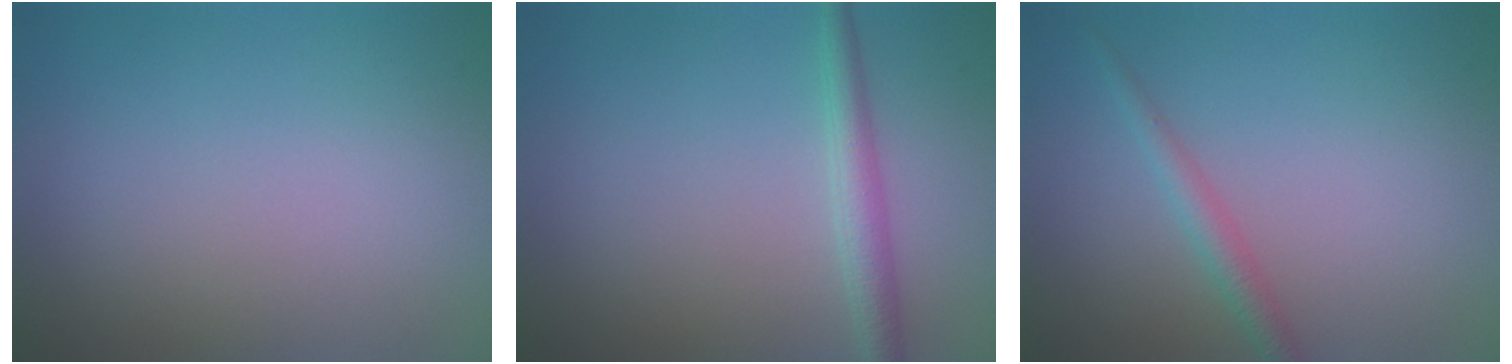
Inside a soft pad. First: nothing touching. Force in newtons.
{"total": 2.3, "press": 2.3, "slide": 0.1}
{"total": 1.9, "press": 1.9, "slide": 0.0}